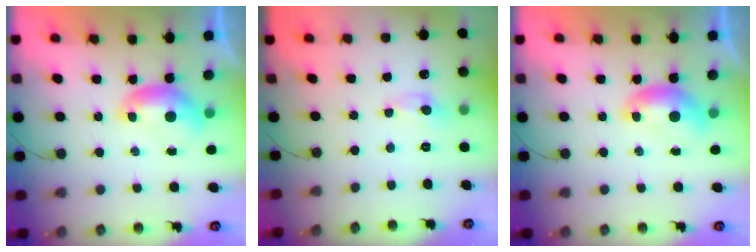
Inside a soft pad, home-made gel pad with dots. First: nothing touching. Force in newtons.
{"total": 0.0}
{"total": 0.0}